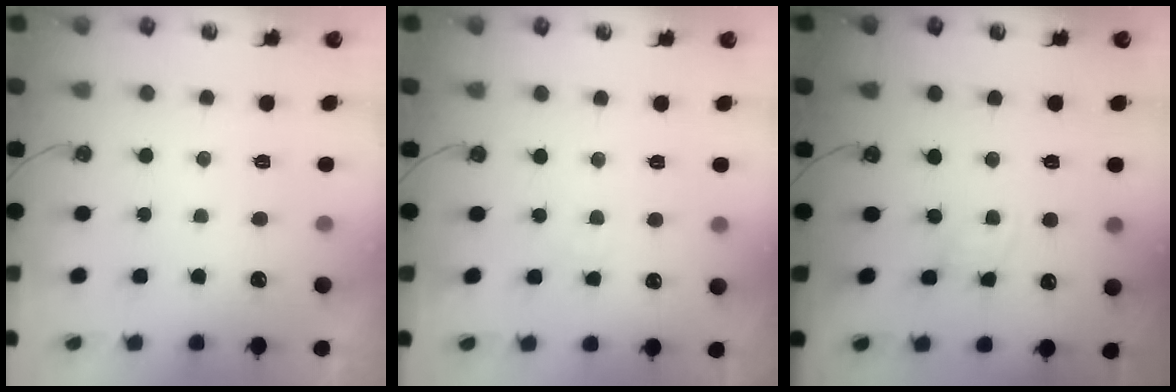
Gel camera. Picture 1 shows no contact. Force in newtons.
{"total": 2.5, "press": 2.5, "slide": 0.5}
{"total": 2.1, "press": 2.1, "slide": 0.3}